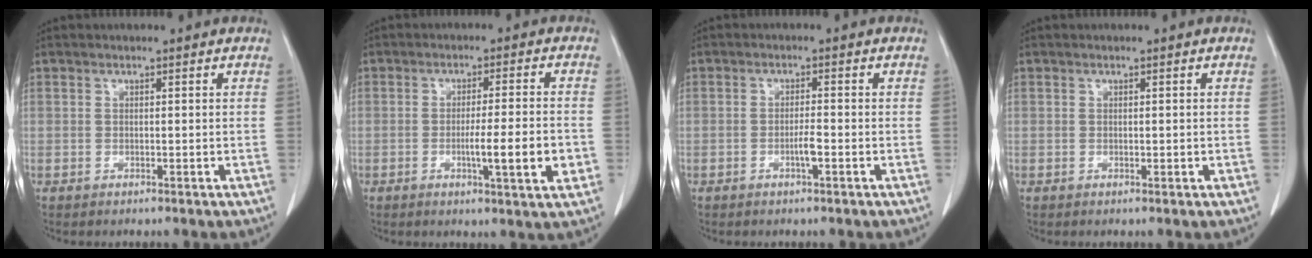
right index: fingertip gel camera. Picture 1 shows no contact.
{"total": 8.1, "force": [-2.1, 0.2, 7.8], "torque": [-0.113, -0.010, -0.030]}
{"total": 1.9, "force": [-0.7, 0.1, 1.8], "torque": [-0.032, 0.001, -0.011]}
{"total": 0.6, "force": [0.0, 0.4, 0.4], "torque": [-0.005, -0.001, 0.003]}